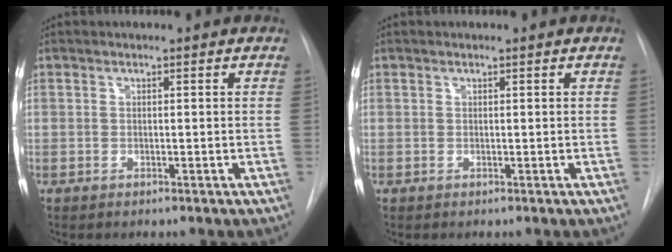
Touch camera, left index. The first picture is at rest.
{"total": 0.0}